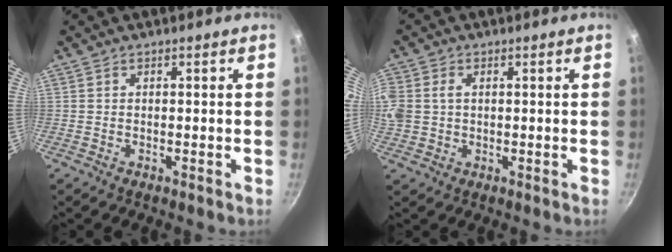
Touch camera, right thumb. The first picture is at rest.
{"total": 8.0, "force": [1.2, 6.5, 4.6], "torque": [-0.107, 0.013, 0.021]}